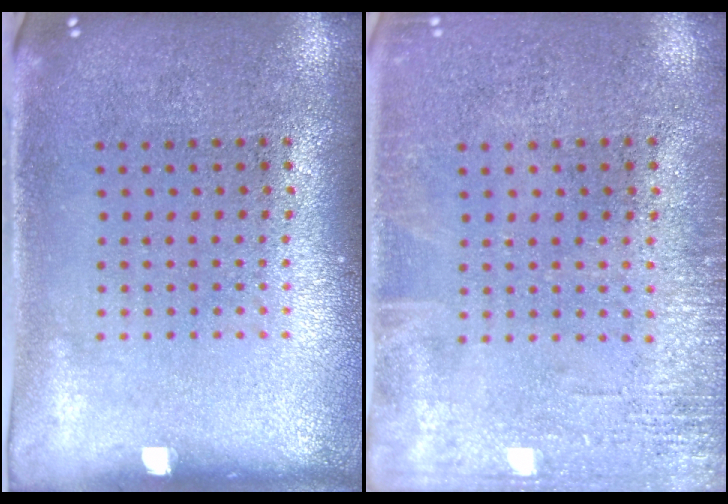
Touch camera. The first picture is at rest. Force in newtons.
{"total": 1.9, "press": 1.9, "slide": 0.2}